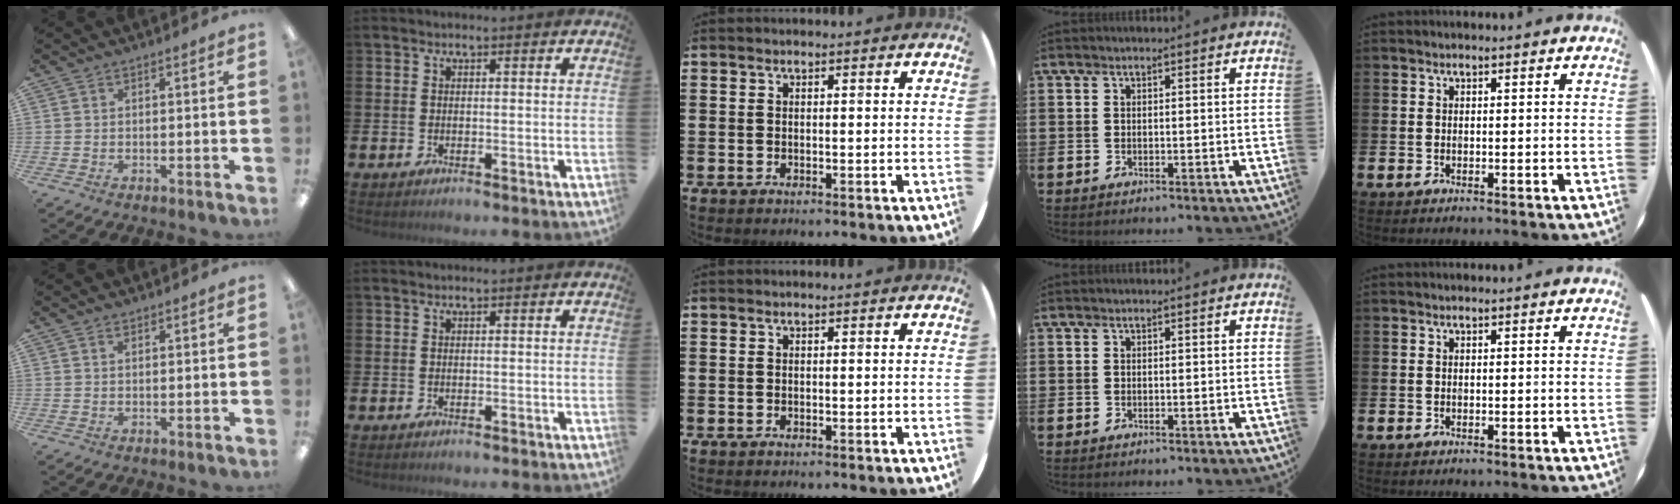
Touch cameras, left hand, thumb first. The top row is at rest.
{"thumb": {"total": 0.9, "force": [0.6, 0.4, 0.4], "torque": [-0.011, 0.000, 0.012]}}